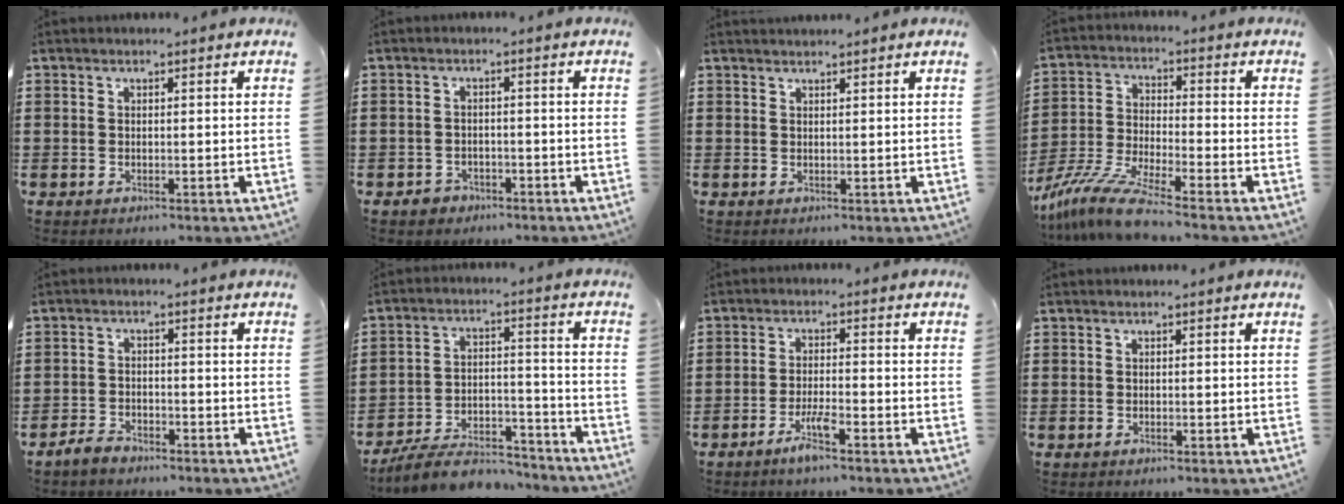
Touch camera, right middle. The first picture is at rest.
{"total": 1.8, "force": [-1.5, 1.0, 0.2], "torque": [-0.009, 0.002, -0.033]}
{"total": 1.0, "force": [1.0, -0.1, 0.1], "torque": [-0.003, -0.002, 0.020]}
{"total": 8.6, "force": [-7.6, 0.1, 4.1], "torque": [-0.097, -0.007, -0.155]}
{"total": 2.6, "force": [-2.4, 0.8, 0.6], "torque": [-0.023, 0.005, -0.053]}
{"total": 8.5, "force": [-7.7, 2.0, 3.0], "torque": [-0.047, 0.023, -0.144]}
{"total": 4.0, "force": [-2.7, 0.3, 2.9], "torque": [-0.062, -0.003, -0.051]}
{"total": 0.0}